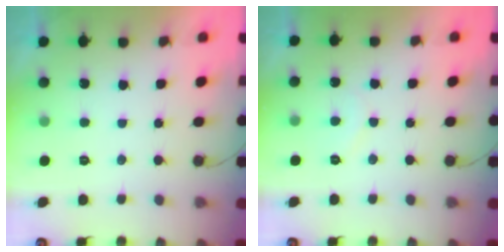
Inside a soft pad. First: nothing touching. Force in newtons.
{"total": 5.6, "press": 5.6, "slide": 0.5}